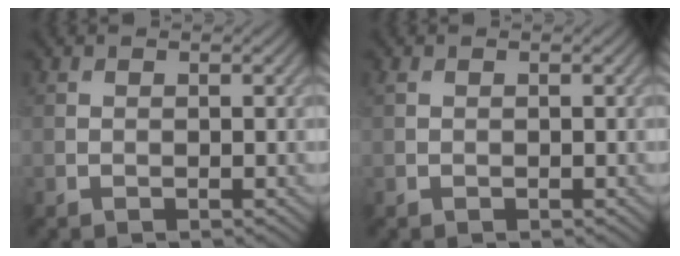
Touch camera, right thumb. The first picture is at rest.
{"total": 1.1, "force": [0.2, 0.8, 0.7], "torque": [-0.018, 0.000, 0.005]}